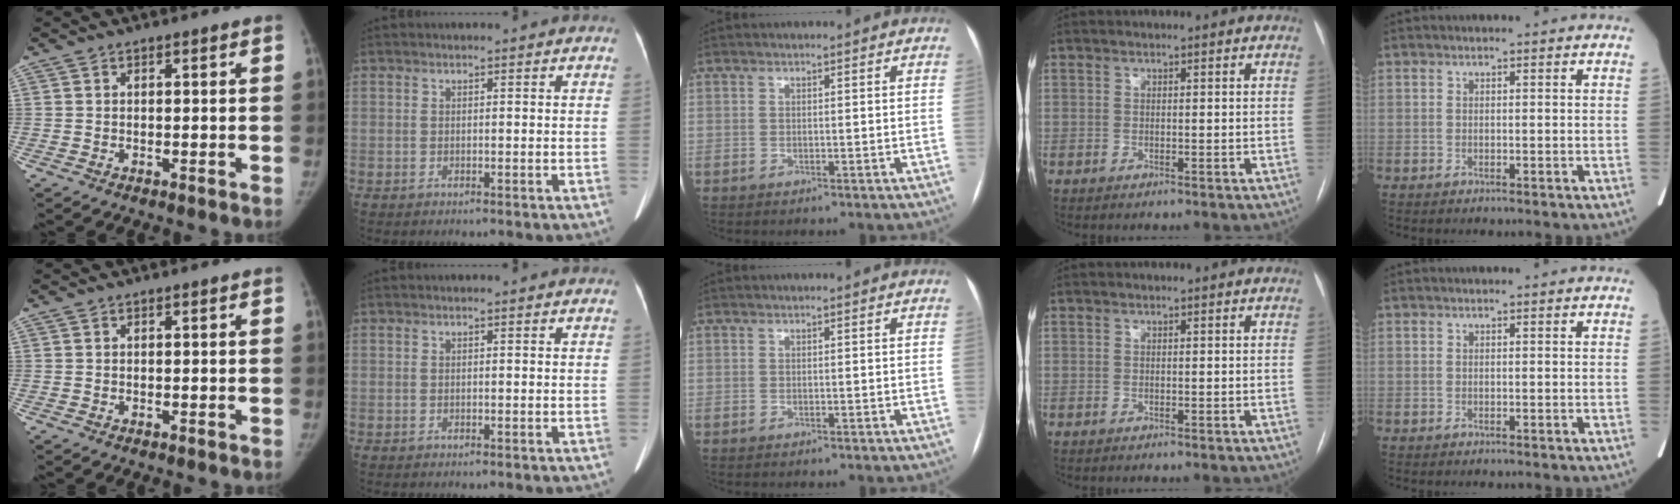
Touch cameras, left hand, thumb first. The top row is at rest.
{}